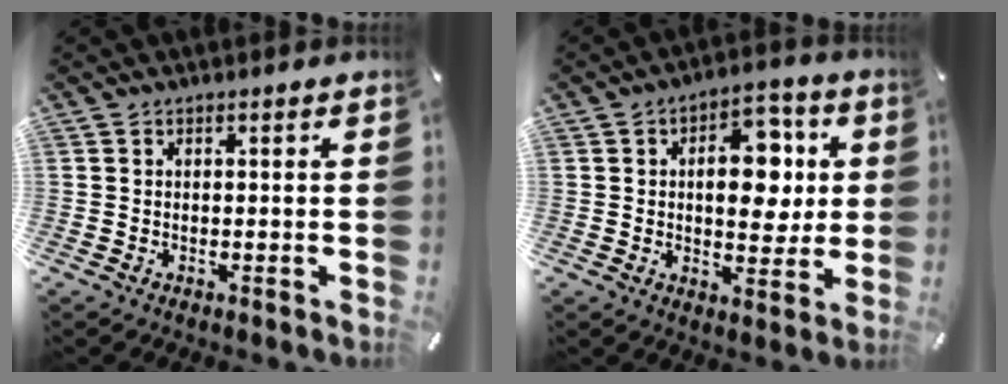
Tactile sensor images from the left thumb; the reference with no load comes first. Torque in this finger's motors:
{"motor_torque": [0.56, 0.88, 0.09, -0.09, 0.12]}